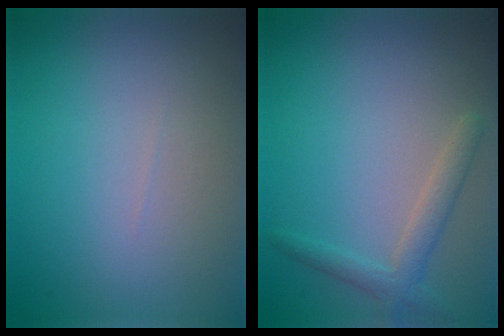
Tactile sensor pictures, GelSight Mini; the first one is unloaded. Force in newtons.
{"total": 2.3, "press": 2.3, "slide": 0.2}